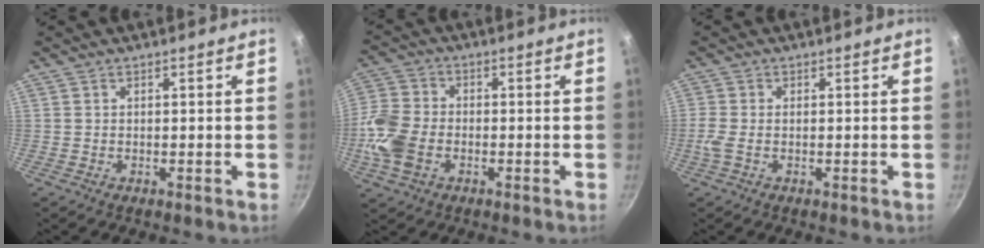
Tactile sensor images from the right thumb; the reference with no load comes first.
{"total": 11.8, "force": [-3.2, 8.4, 7.7], "torque": [-0.162, 0.016, -0.075]}
{"total": 2.8, "force": [-0.4, 1.4, 2.3], "torque": [-0.059, 0.002, -0.012]}